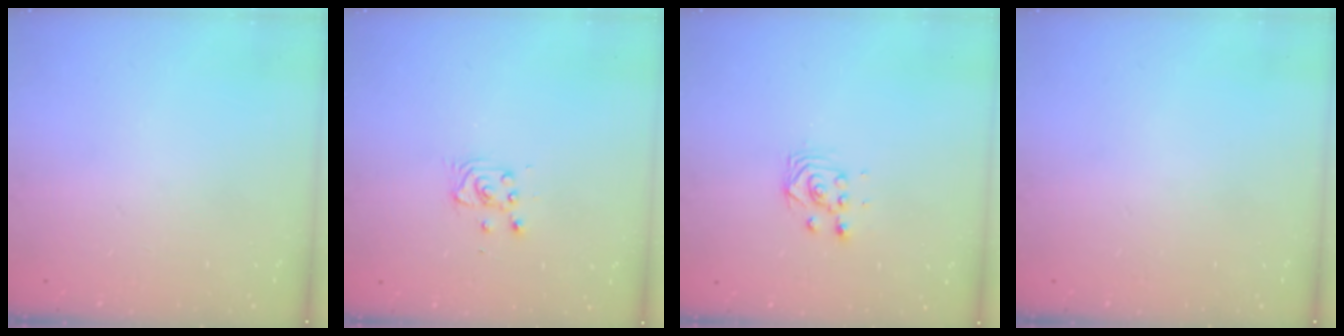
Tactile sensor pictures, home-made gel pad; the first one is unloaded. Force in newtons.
{"total": 3.3, "press": 3.3, "slide": 0.4}
{"total": 2.8, "press": 2.8, "slide": 0.3}
{"total": 0.0}